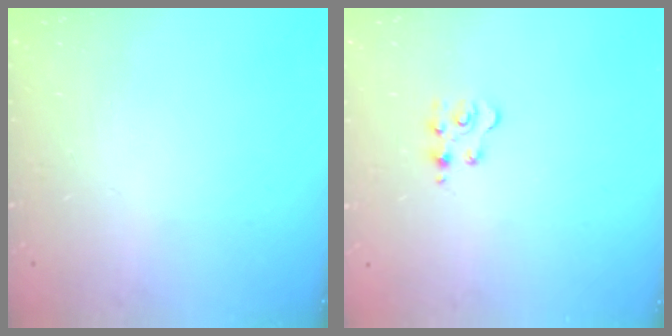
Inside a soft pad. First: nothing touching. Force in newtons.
{"total": 3.0, "press": 3.0, "slide": 0.4}